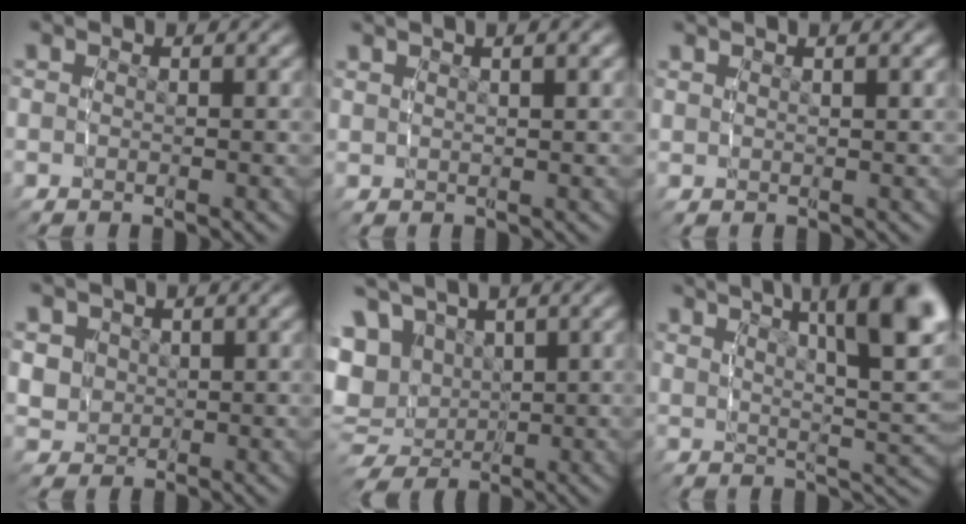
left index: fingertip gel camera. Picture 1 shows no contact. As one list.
[{"total": 2.3, "force": [1.6, 0.2, 1.6], "torque": [-0.016, 0.011, 0.033]}, {"total": 1.3, "force": [1.1, -0.2, 0.8], "torque": [-0.007, 0.004, 0.025]}, {"total": 4.5, "force": [0.9, 4.0, 1.7], "torque": [-0.046, -0.013, 0.027]}, {"total": 9.6, "force": [0.7, 8.5, 4.4], "torque": [-0.127, -0.042, 0.028]}, {"total": 13.2, "force": [6.7, 4.8, 10.3], "torque": [-0.115, 0.024, 0.095]}]